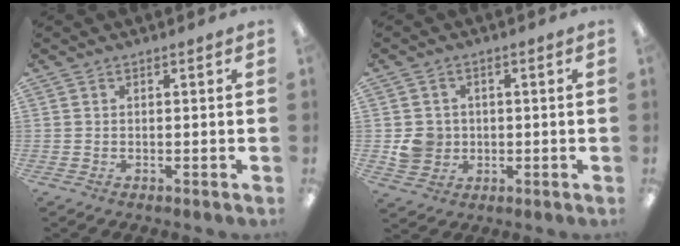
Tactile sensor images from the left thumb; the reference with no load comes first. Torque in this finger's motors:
{"motor_torque": [-0.04, 0.06, 0.21, -0.27, 0.00]}